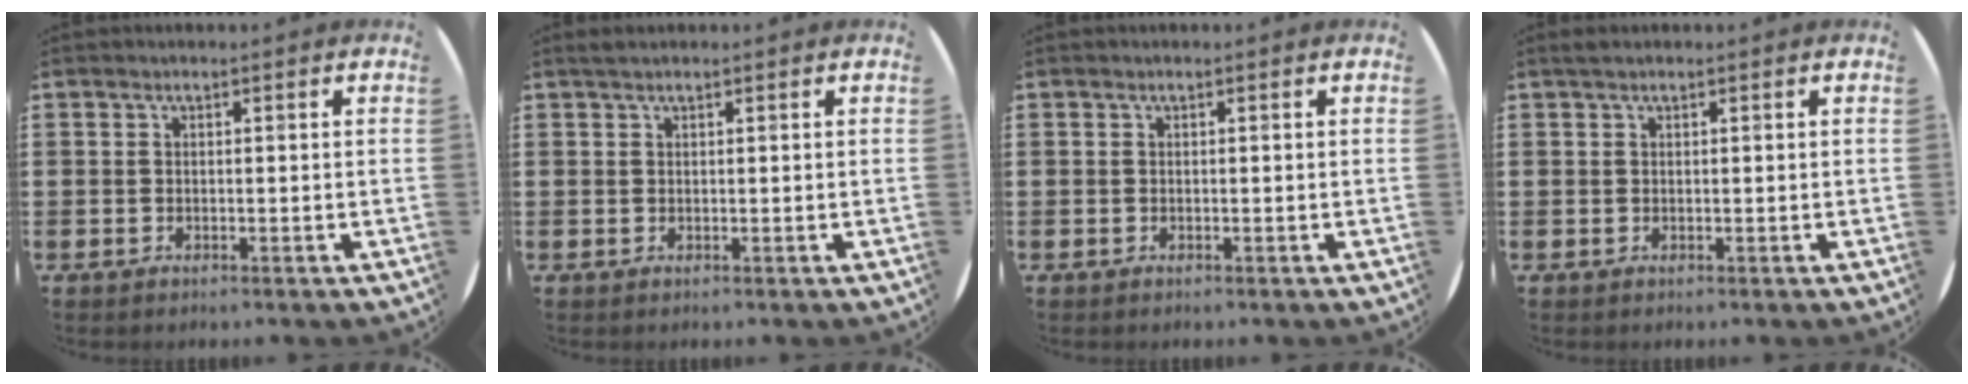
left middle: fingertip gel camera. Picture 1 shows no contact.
{"total": 0.7, "force": [0.7, 0.3, 0.2], "torque": [-0.004, 0.003, 0.013]}
{"total": 0.0}
{"total": 0.6, "force": [0.5, 0.3, 0.1], "torque": [-0.003, 0.002, 0.010]}